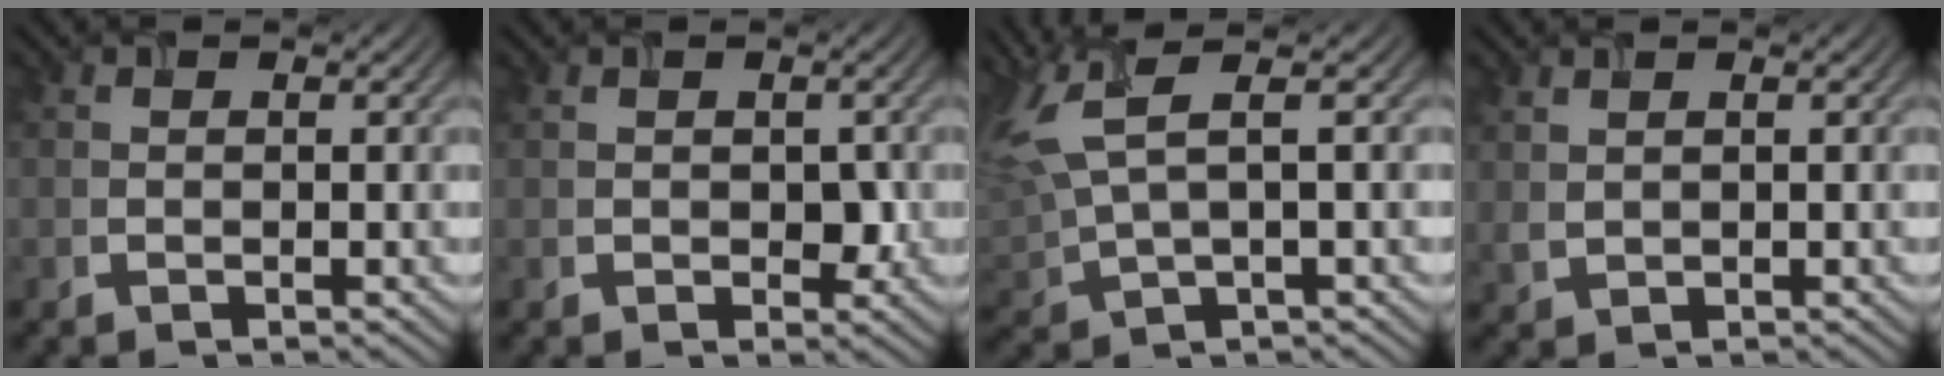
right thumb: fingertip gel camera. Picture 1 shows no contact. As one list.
[{"total": 2.3, "force": [0.0, 1.4, 1.8], "torque": [-0.034, -0.003, 0.002]}, {"total": 8.0, "force": [3.7, 2.2, 6.8], "torque": [-0.174, 0.016, 0.069]}, {"total": 1.1, "force": [0.8, 0.4, 0.5], "torque": [-0.018, 0.000, 0.022]}]